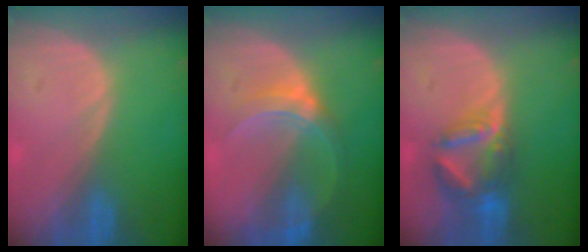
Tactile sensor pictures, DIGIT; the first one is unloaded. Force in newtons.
{"total": 5.9, "press": 5.8, "slide": 1.2}
{"total": 7.2, "press": 6.3, "slide": 3.4}